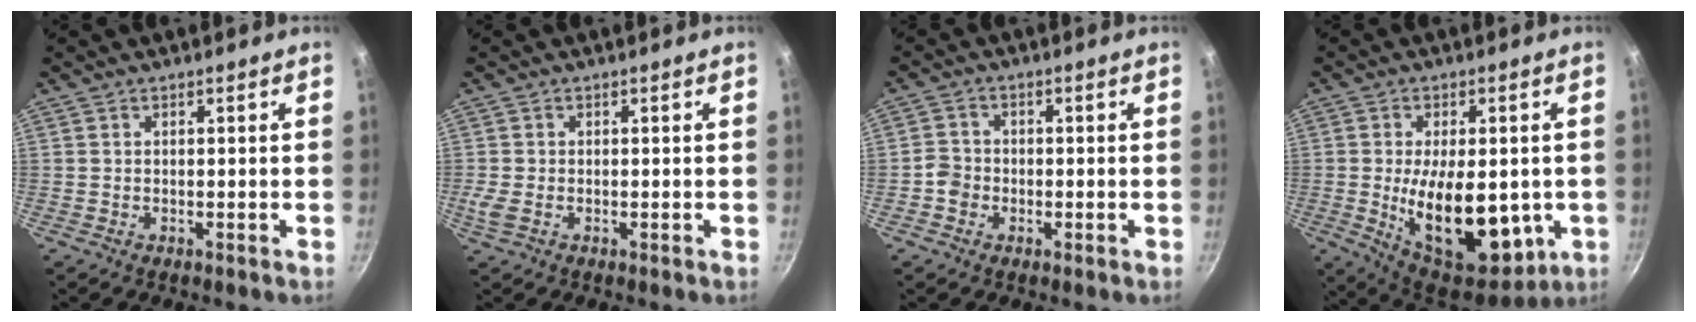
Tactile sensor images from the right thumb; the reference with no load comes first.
{"total": 2.3, "force": [-0.5, 1.4, 1.7], "torque": [-0.037, -0.002, -0.010]}
{"total": 3.1, "force": [-1.2, 2.7, 1.0], "torque": [-0.004, 0.014, -0.028]}
{"total": 19.9, "force": [-2.6, 10.4, 16.8], "torque": [-0.228, -0.017, -0.022]}